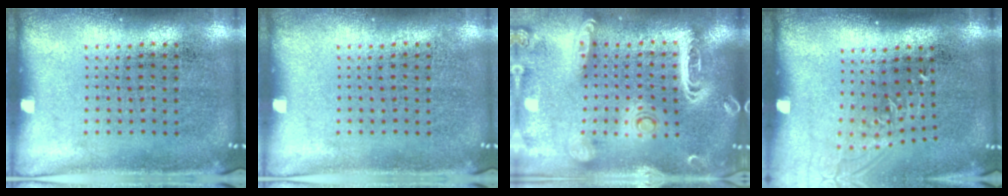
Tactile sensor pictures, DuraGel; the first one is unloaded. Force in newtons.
{"total": 0.0}
{"total": 3.0, "press": 2.5, "slide": 1.6}
{"total": 1.2, "press": 1.0, "slide": 0.7}